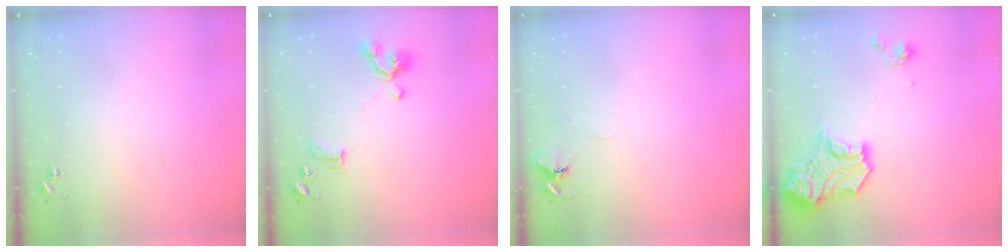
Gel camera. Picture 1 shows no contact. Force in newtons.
{"total": 12.6, "press": 12.5, "slide": 1.4}
{"total": 5.8, "press": 5.8, "slide": 0.6}
{"total": 17.0, "press": 16.9, "slide": 1.4}